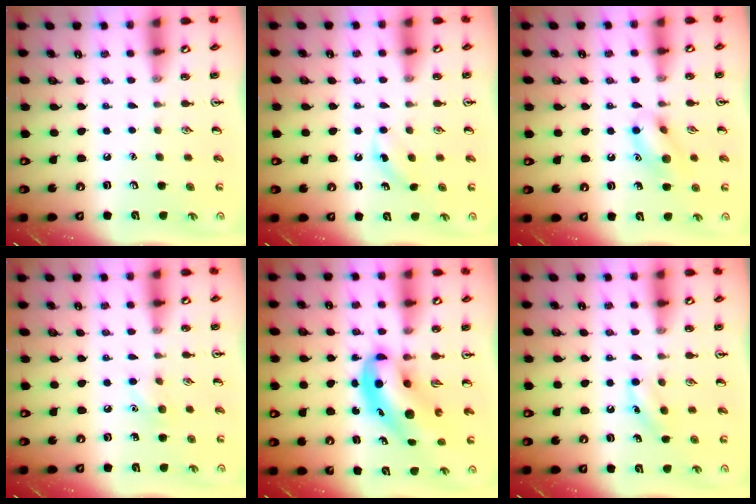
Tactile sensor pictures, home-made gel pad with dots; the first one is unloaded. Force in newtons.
{"total": 2.6, "press": 2.4, "slide": 0.8}
{"total": 10.5, "press": 10.5, "slide": 0.6}
{"total": 6.7, "press": 6.4, "slide": 2.0}
{"total": 8.4, "press": 8.1, "slide": 2.5}
{"total": 6.2, "press": 6.0, "slide": 1.7}